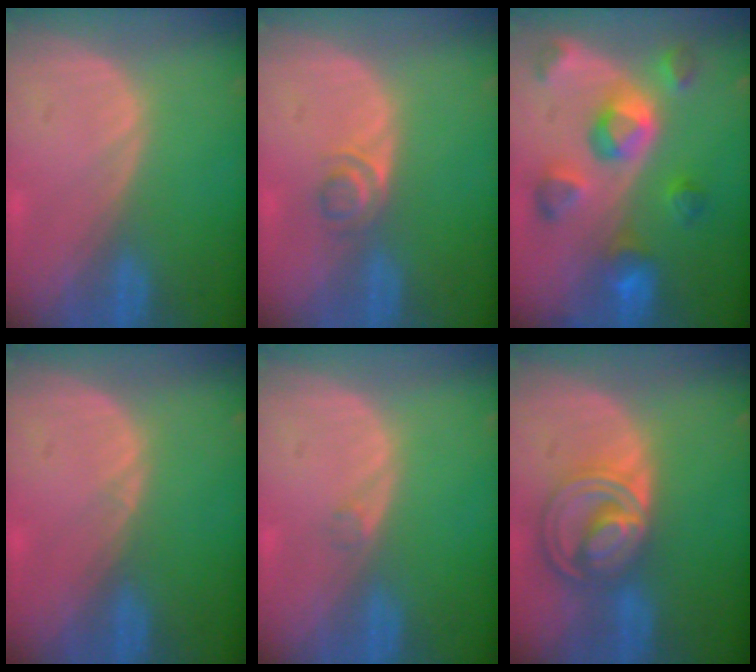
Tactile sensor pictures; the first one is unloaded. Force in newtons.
{"total": 2.5, "press": 2.4, "slide": 0.8}
{"total": 9.7, "press": 8.7, "slide": 4.3}
{"total": 0.5, "press": 0.4, "slide": 0.4}
{"total": 0.8, "press": 0.8, "slide": 0.1}
{"total": 8.5, "press": 7.2, "slide": 4.5}